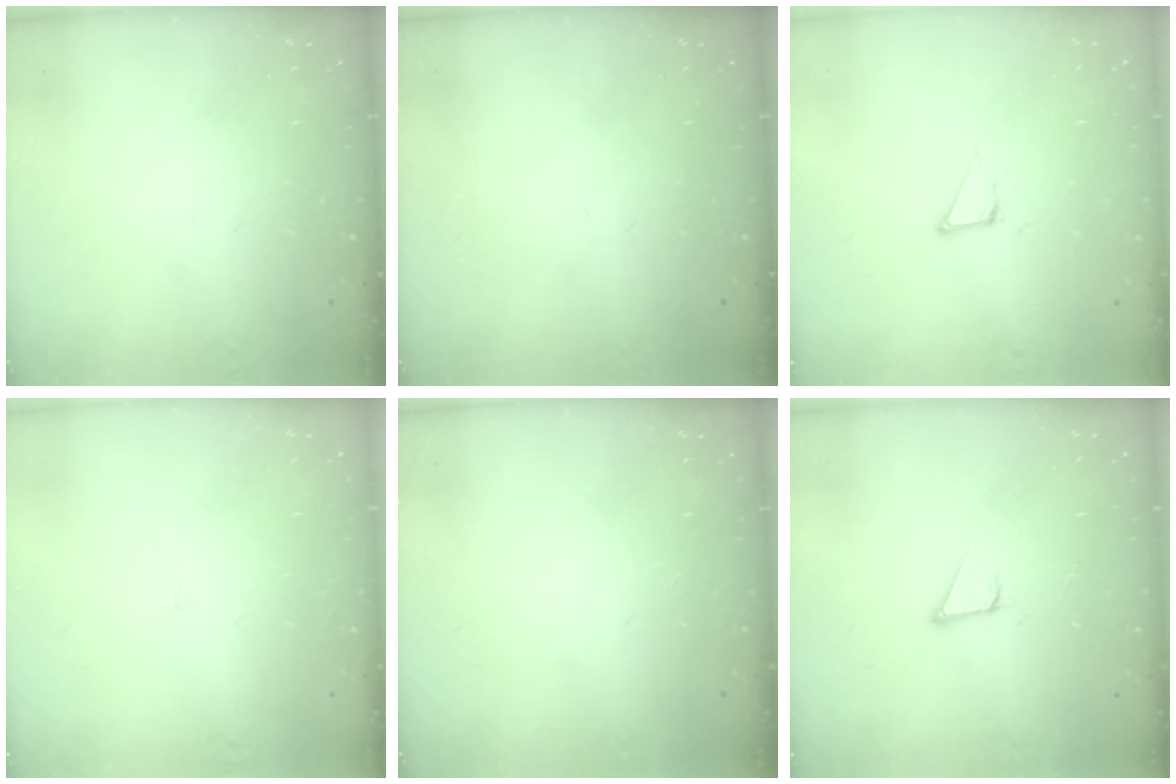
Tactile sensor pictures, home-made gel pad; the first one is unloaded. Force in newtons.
{"total": 0.0}
{"total": 1.9, "press": 1.9, "slide": 0.1}
{"total": 1.2, "press": 1.2, "slide": 0.1}
{"total": 0.0}
{"total": 3.2, "press": 3.2, "slide": 0.2}